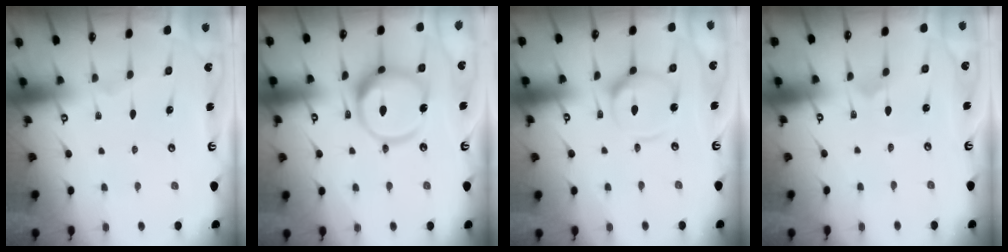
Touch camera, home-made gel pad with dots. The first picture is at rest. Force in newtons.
{"total": 15.5, "press": 15.4, "slide": 1.5}
{"total": 11.7, "press": 11.7, "slide": 1.3}
{"total": 0.6, "press": 0.6, "slide": 0.0}